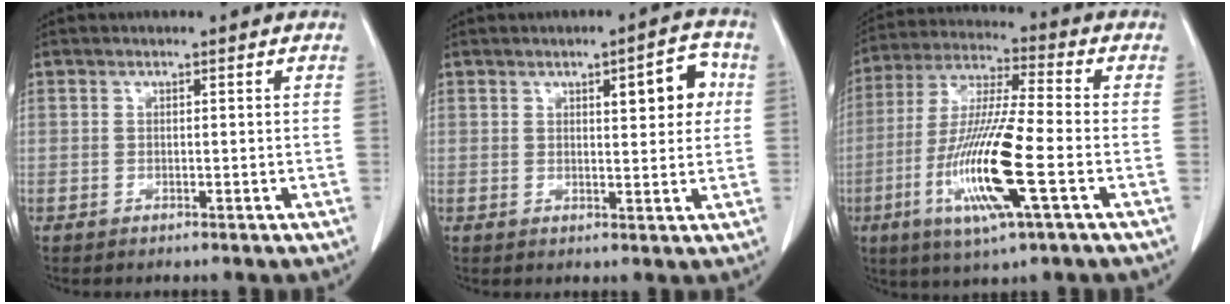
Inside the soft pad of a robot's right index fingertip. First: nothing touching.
{"total": 6.3, "force": [1.8, 1.8, 5.7], "torque": [-0.072, 0.012, 0.022]}
{"total": 15.8, "force": [-4.8, 0.7, 15.0], "torque": [-0.309, -0.018, -0.093]}